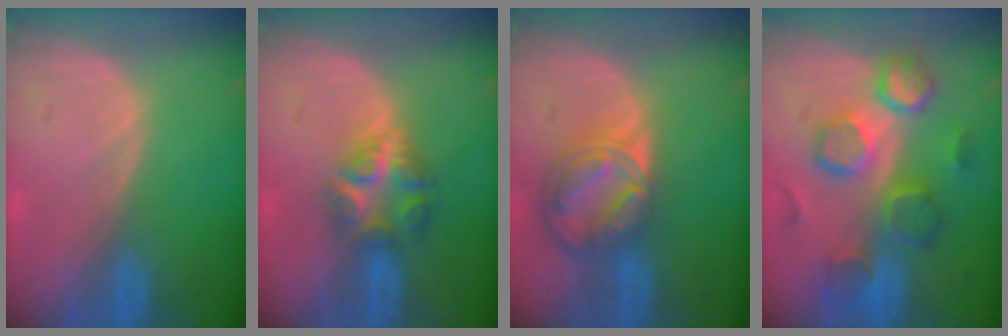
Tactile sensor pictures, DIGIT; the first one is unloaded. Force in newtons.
{"total": 5.7, "press": 5.7, "slide": 0.2}
{"total": 8.6, "press": 7.2, "slide": 4.6}
{"total": 10.0, "press": 9.3, "slide": 3.6}